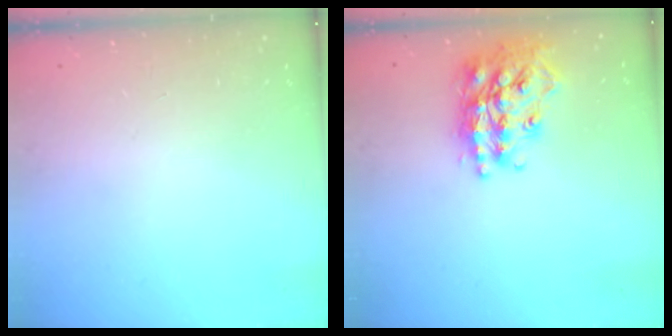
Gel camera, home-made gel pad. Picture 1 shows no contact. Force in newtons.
{"total": 21.9, "press": 21.8, "slide": 1.8}